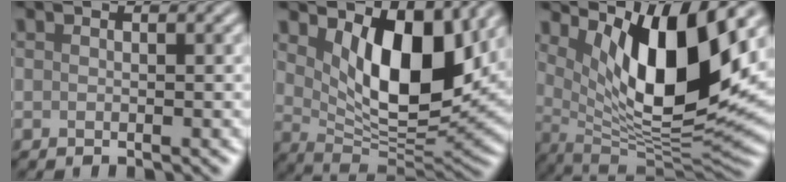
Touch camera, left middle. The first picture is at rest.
{"total": 9.3, "force": [3.3, 4.5, 7.4], "torque": [-0.122, -0.021, 0.054]}
{"total": 11.9, "force": [4.3, 3.9, 10.4], "torque": [-0.168, -0.019, 0.087]}